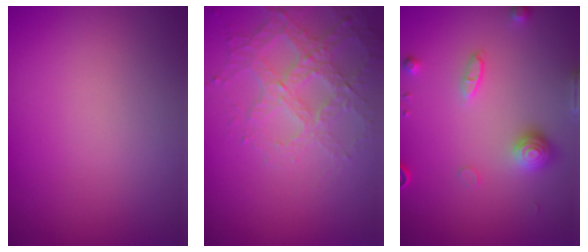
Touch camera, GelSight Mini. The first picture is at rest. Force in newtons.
{"total": 4.1, "press": 3.2, "slide": 2.5}
{"total": 3.0, "press": 2.8, "slide": 1.1}